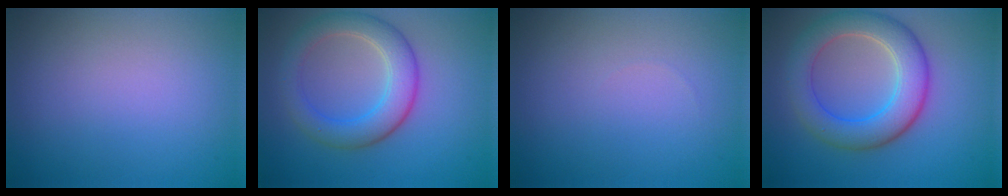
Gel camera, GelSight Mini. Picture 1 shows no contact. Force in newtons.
{"total": 4.9, "press": 4.9, "slide": 0.4}
{"total": 0.0}
{"total": 6.4, "press": 6.4, "slide": 0.4}